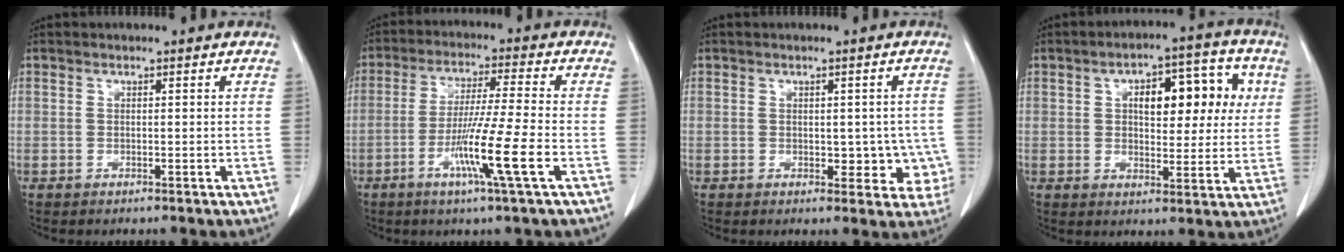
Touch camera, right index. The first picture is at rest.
{"total": 10.4, "force": [-3.9, -1.5, 9.5], "torque": [-0.179, -0.020, -0.076]}
{"total": 5.5, "force": [-0.6, 3.3, 4.4], "torque": [-0.029, 0.012, -0.001]}
{"total": 11.3, "force": [3.1, 5.2, 9.6], "torque": [-0.125, 0.032, 0.046]}